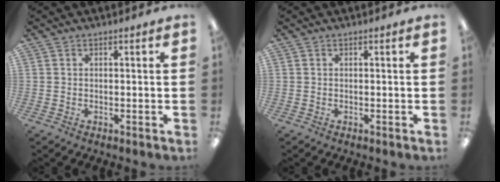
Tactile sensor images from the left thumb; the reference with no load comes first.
{"total": 0.0}